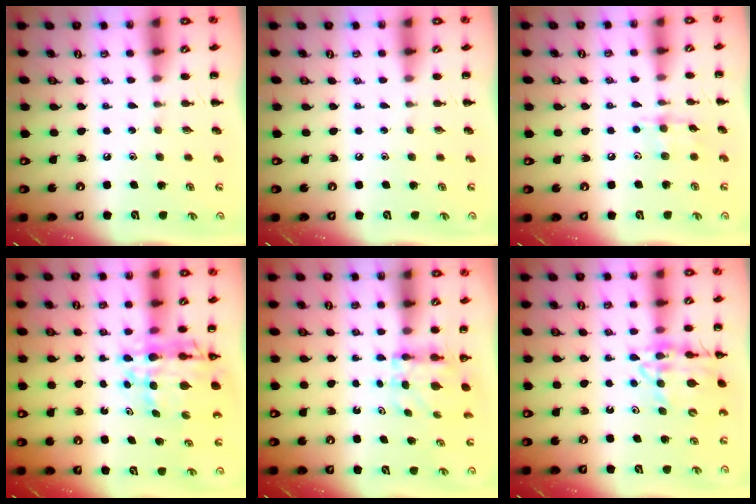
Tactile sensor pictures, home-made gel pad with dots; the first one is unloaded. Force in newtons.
{"total": 0.0}
{"total": 6.2, "press": 6.1, "slide": 0.6}
{"total": 10.8, "press": 10.2, "slide": 3.6}
{"total": 6.0, "press": 5.9, "slide": 0.8}
{"total": 13.6, "press": 13.2, "slide": 3.0}